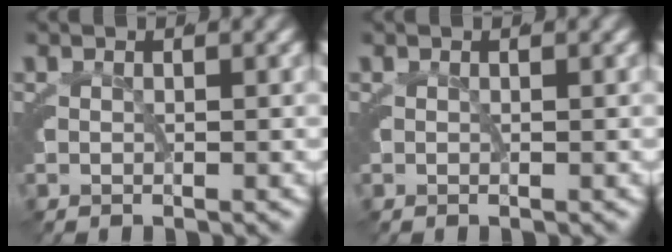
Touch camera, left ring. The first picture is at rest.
{"total": 0.0}